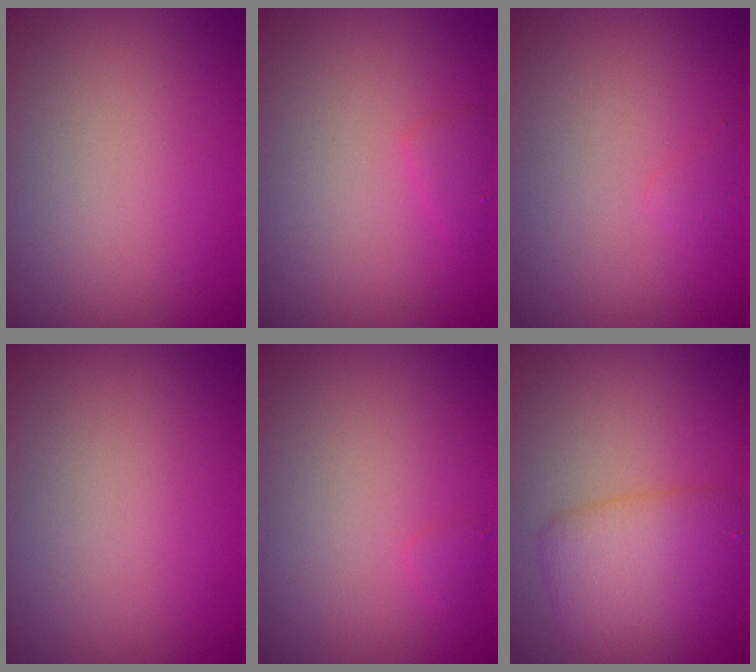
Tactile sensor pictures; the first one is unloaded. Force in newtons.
{"total": 1.1, "press": 1.1, "slide": 0.0}
{"total": 0.6, "press": 0.6, "slide": 0.0}
{"total": 0.0}
{"total": 0.6, "press": 0.6, "slide": 0.0}
{"total": 4.6, "press": 4.6, "slide": 0.1}